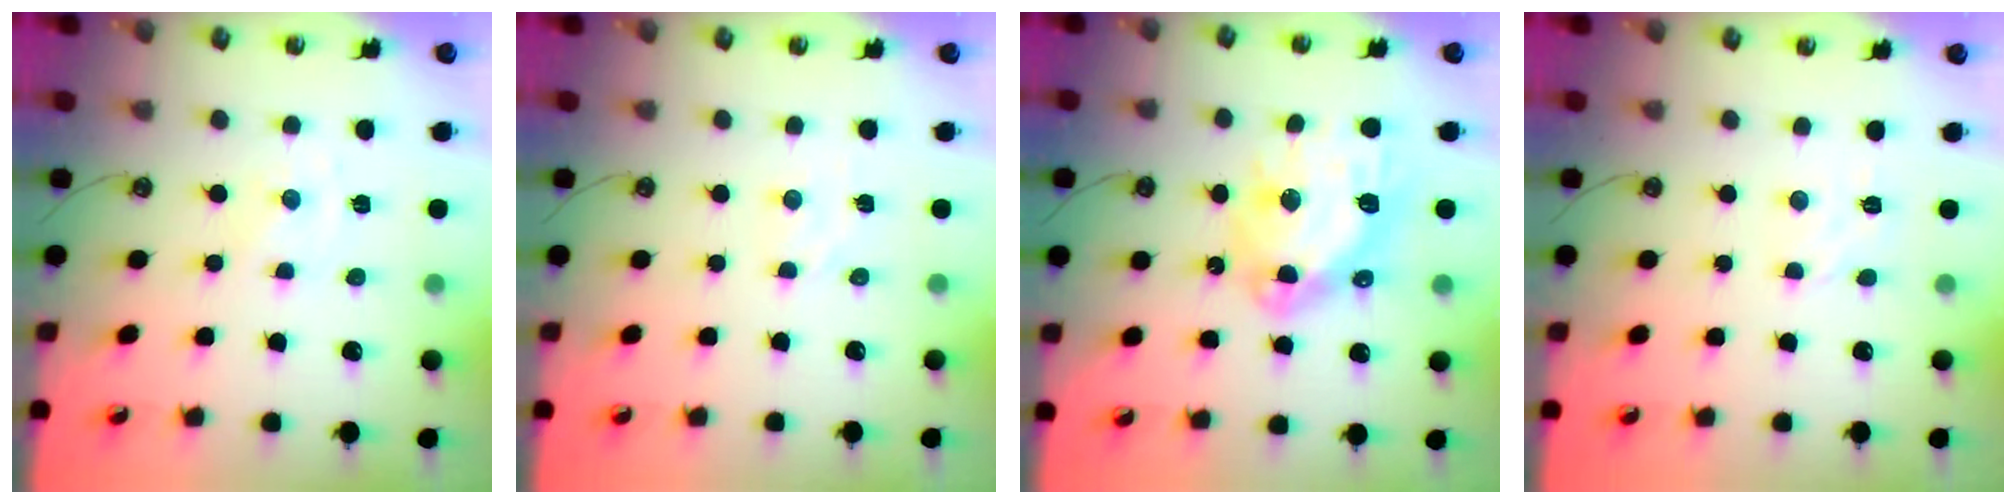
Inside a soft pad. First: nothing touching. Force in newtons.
{"total": 3.2, "press": 3.2, "slide": 0.5}
{"total": 17.3, "press": 17.1, "slide": 2.3}
{"total": 2.3, "press": 2.3, "slide": 0.5}